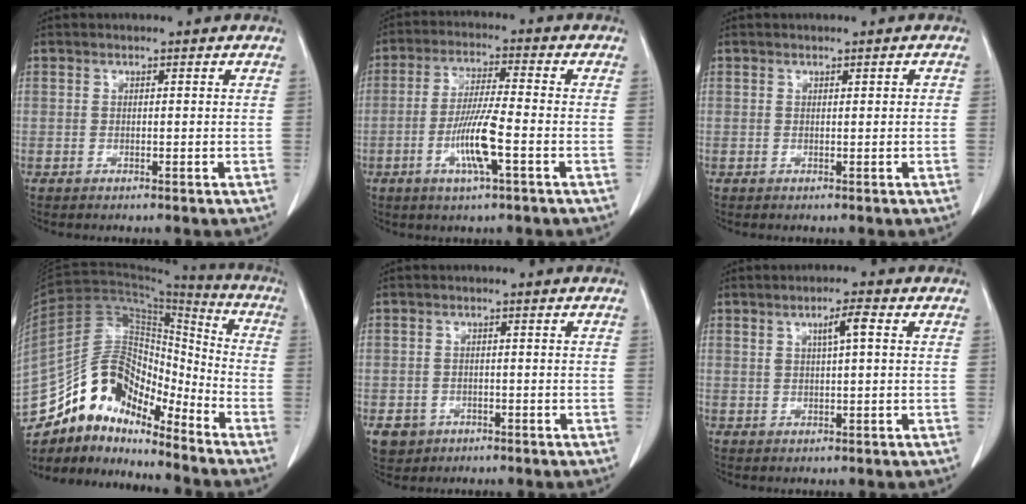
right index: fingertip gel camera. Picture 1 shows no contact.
{"total": 8.4, "force": [-2.9, 0.4, 7.9], "torque": [-0.154, -0.007, -0.056]}
{"total": 0.6, "force": [0.1, 0.1, 0.5], "torque": [-0.008, 0.001, 0.002]}
{"total": 15.0, "force": [-12.4, 6.1, 5.8], "torque": [-0.097, 0.070, -0.227]}
{"total": 4.4, "force": [-2.2, 3.8, 0.8], "torque": [-0.013, 0.006, -0.027]}
{"total": 3.3, "force": [1.1, 0.3, 3.1], "torque": [-0.053, 0.003, 0.020]}